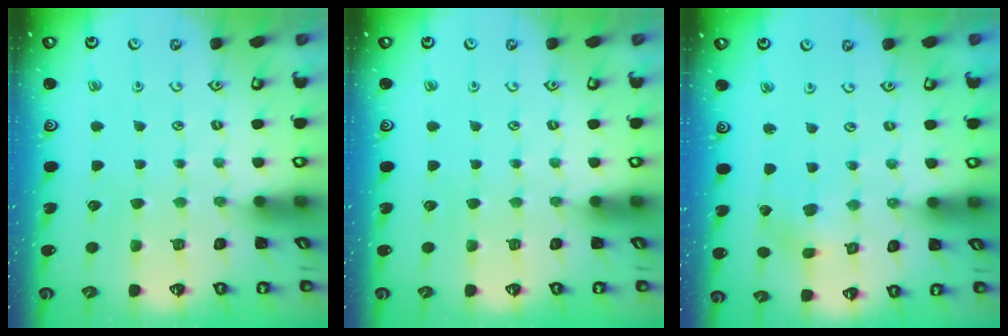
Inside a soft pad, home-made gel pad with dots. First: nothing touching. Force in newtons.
{"total": 0.0}
{"total": 2.1, "press": 2.1, "slide": 0.3}